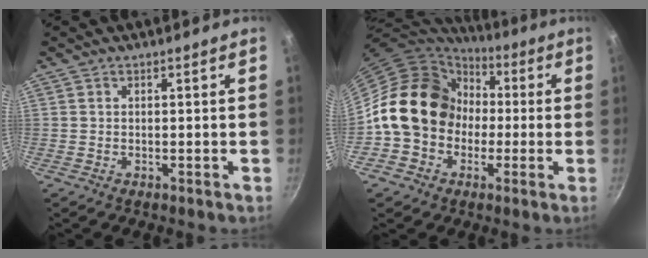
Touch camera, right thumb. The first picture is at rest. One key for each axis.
{"total": 18.4, "fx": -0.1, "fy": 15.3, "fz": 10.2, "tx": -0.142, "ty": 0.051, "tz": -0.006}